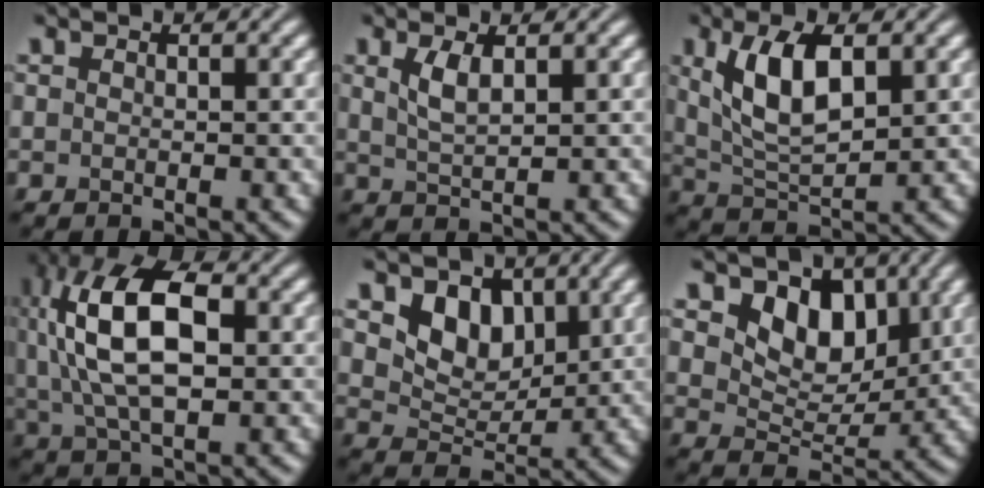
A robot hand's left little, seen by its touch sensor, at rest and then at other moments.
{"total": 2.4, "force": [1.0, 0.9, 2.0], "torque": [-0.045, -0.001, 0.023]}
{"total": 6.4, "force": [2.0, 2.9, 5.4], "torque": [-0.109, 0.002, 0.041]}
{"total": 12.0, "force": [2.1, 6.1, 10.1], "torque": [-0.201, 0.019, 0.032]}
{"total": 4.8, "force": [2.3, 3.3, 2.5], "torque": [-0.053, -0.021, 0.045]}
{"total": 5.3, "force": [2.4, 3.5, 3.2], "torque": [-0.058, -0.014, 0.034]}